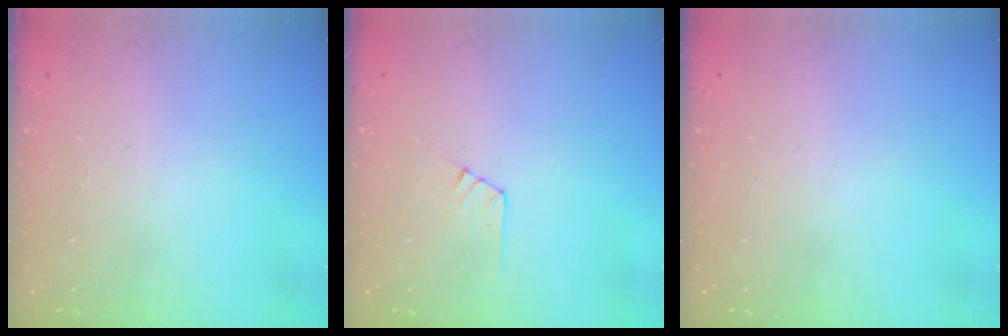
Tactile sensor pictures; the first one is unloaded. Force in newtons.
{"total": 7.1, "press": 7.0, "slide": 0.7}
{"total": 0.0}